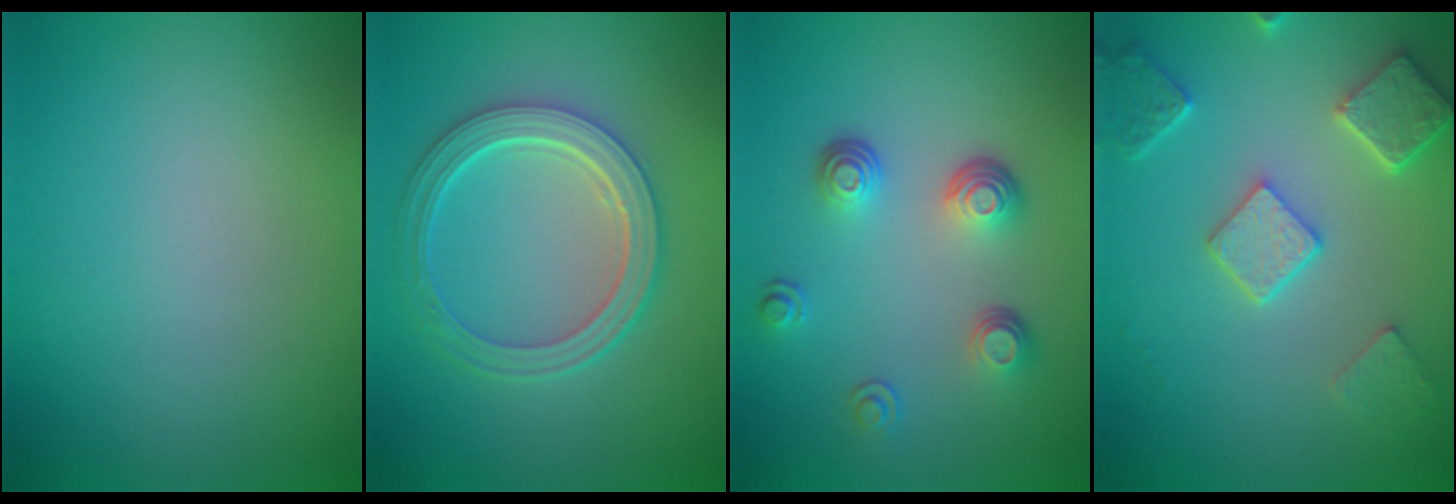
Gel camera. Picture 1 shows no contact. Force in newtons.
{"total": 5.0, "press": 3.9, "slide": 3.1}
{"total": 3.5, "press": 2.6, "slide": 2.4}
{"total": 5.2, "press": 4.0, "slide": 3.2}